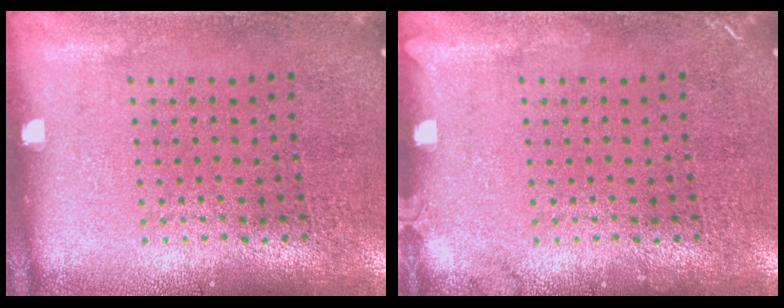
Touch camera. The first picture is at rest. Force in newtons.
{"total": 0.8, "press": 0.8, "slide": 0.1}